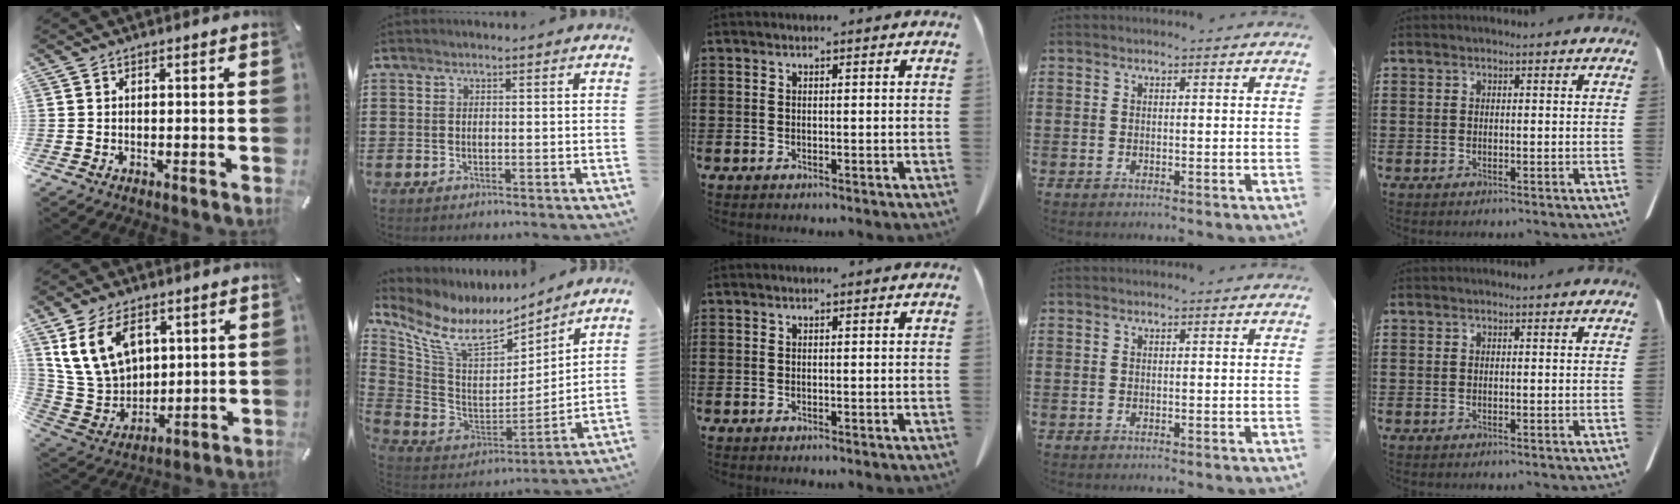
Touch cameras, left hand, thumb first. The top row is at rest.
{"thumb": {"total": 14.5, "force": [6.7, 10.3, 7.8], "torque": [-0.179, -0.017, 0.129]}, "index": {"total": 10.2, "force": [7.0, 4.7, 5.8], "torque": [-0.147, -0.039, 0.123]}}